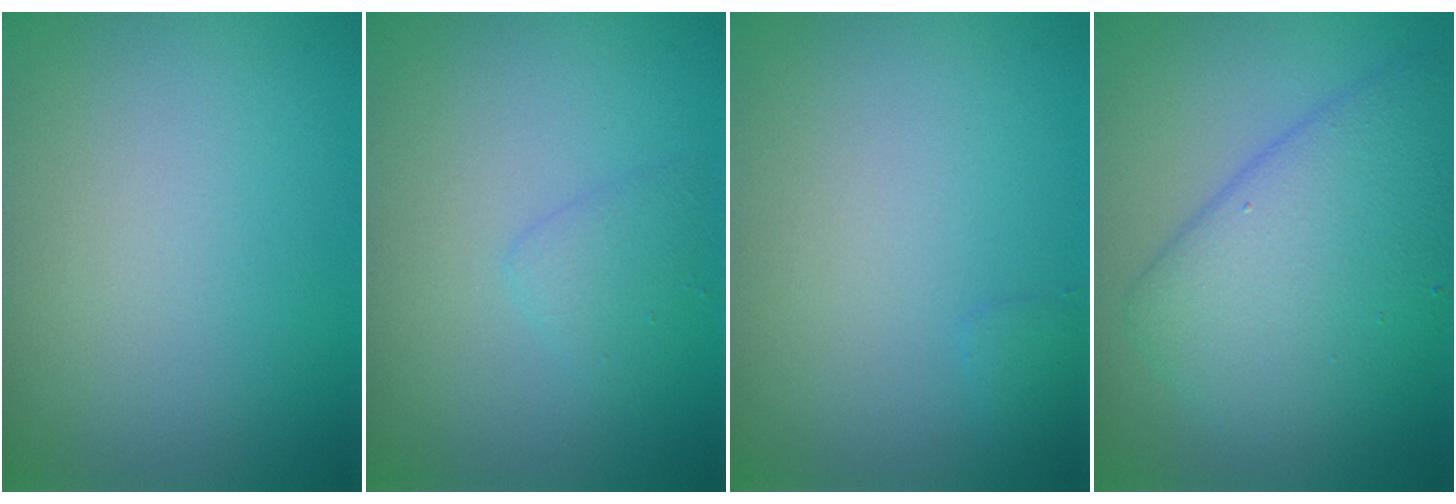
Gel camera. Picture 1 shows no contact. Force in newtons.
{"total": 1.5, "press": 1.5, "slide": 0.0}
{"total": 0.7, "press": 0.7, "slide": 0.0}
{"total": 7.0, "press": 7.0, "slide": 0.3}